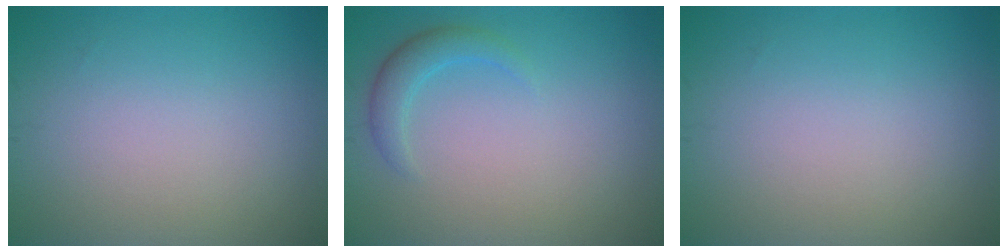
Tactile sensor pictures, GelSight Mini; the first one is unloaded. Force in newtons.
{"total": 2.1, "press": 2.1, "slide": 0.2}
{"total": 0.0}